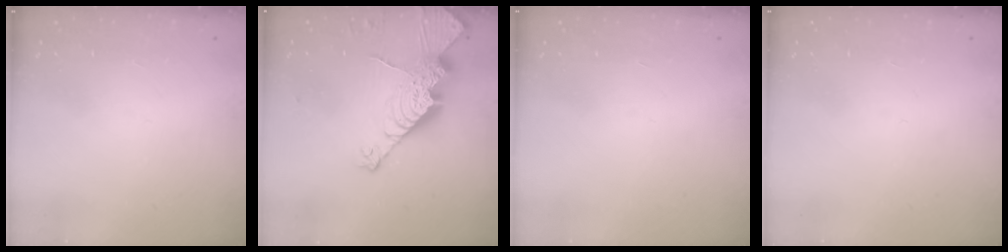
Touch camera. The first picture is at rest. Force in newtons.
{"total": 19.3, "press": 19.2, "slide": 1.5}
{"total": 0.0}
{"total": 0.0}